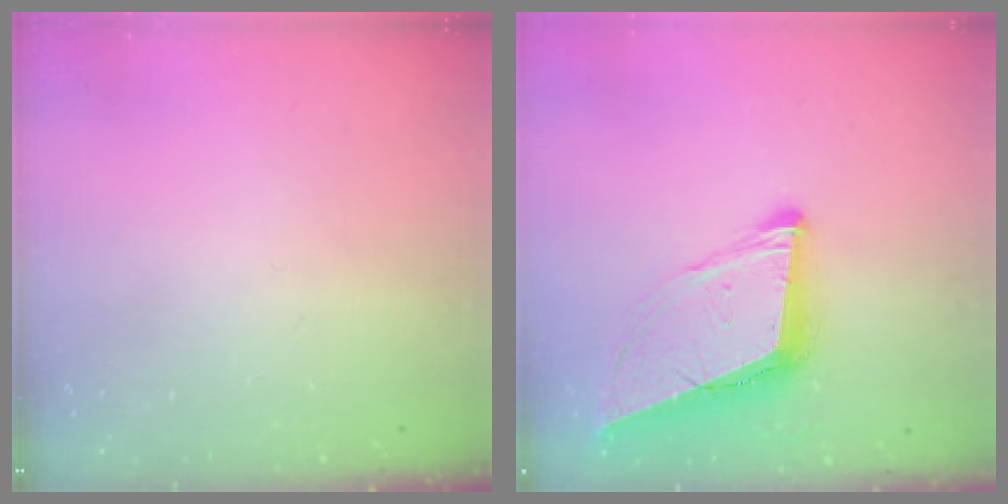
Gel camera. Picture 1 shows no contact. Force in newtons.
{"total": 11.8, "press": 11.2, "slide": 3.8}